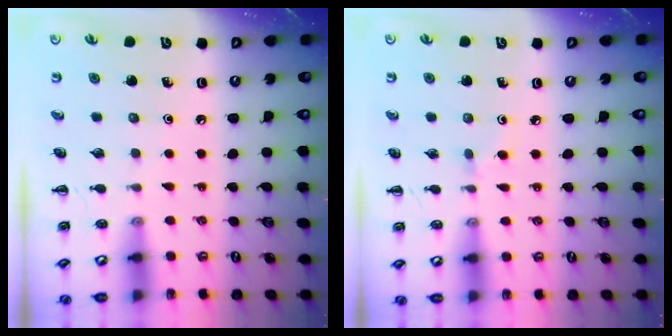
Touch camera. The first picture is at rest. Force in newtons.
{"total": 2.0, "press": 1.8, "slide": 0.8}